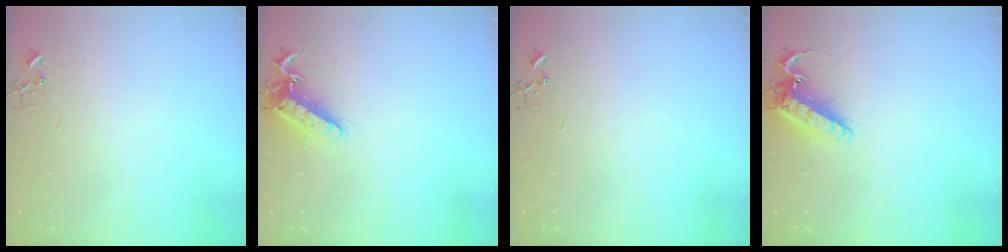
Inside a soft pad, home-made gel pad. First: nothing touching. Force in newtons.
{"total": 13.2, "press": 13.2, "slide": 1.3}
{"total": 0.0}
{"total": 14.8, "press": 14.6, "slide": 2.4}